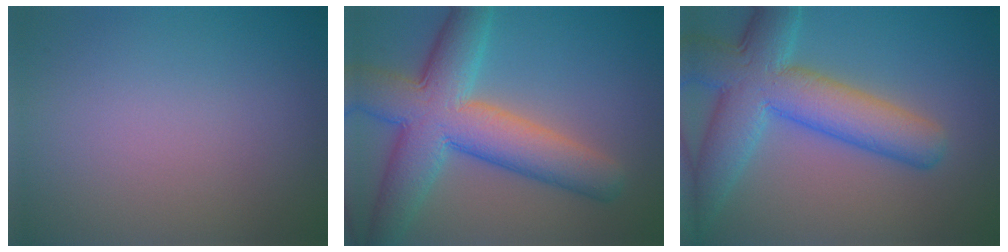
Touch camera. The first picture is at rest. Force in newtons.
{"total": 10.0, "press": 10.0, "slide": 0.7}
{"total": 9.0, "press": 9.0, "slide": 0.7}